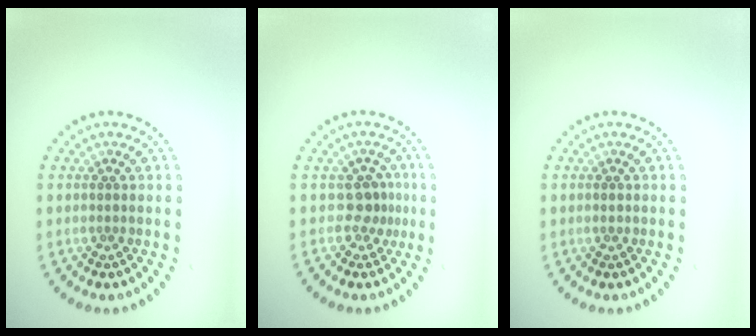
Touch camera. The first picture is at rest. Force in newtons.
{"total": 2.0, "press": 1.3, "slide": 1.5}
{"total": 0.6, "press": 0.6, "slide": 0.1}